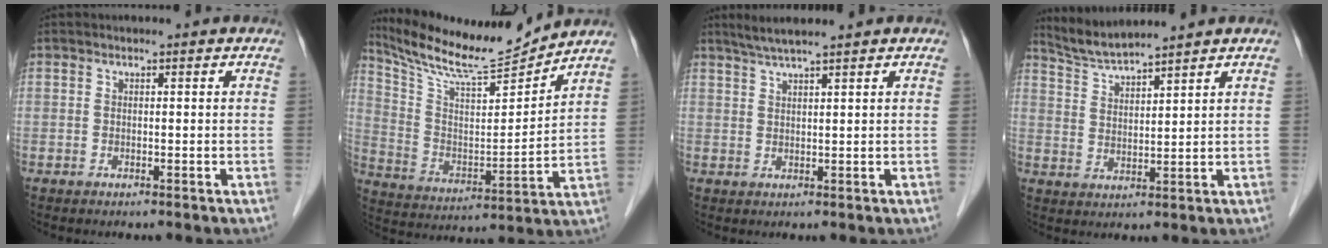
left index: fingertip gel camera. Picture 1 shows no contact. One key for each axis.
{"total": 14.1, "fx": 13.5, "fy": -0.2, "fz": 4.1, "tx": -0.088, "ty": -0.006, "tz": 0.242}
{"total": 4.3, "fx": 3.6, "fy": -0.7, "fz": 2.3, "tx": -0.043, "ty": 0.018, "tz": 0.068}
{"total": 5.7, "fx": 5.5, "fy": -1.0, "fz": 1.2, "tx": -0.034, "ty": 0.007, "tz": 0.112}